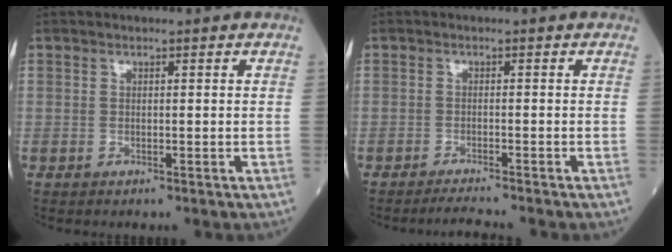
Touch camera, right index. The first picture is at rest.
{"total": 2.7, "force": [-2.6, -0.7, 0.7], "torque": [-0.018, -0.013, -0.045]}